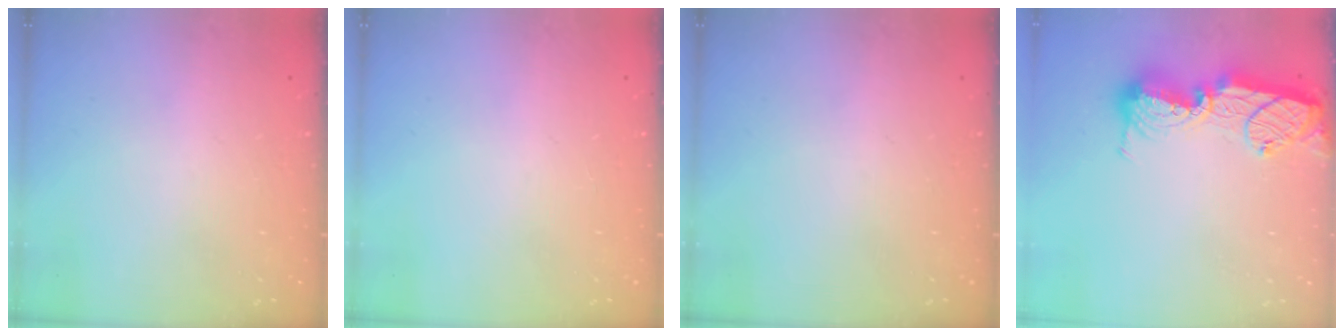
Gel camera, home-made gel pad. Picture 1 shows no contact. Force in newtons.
{"total": 0.0}
{"total": 0.0}
{"total": 14.9, "press": 14.9, "slide": 0.9}